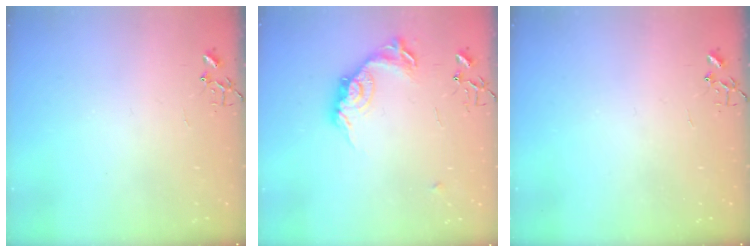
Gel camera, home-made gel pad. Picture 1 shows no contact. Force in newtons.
{"total": 15.0, "press": 15.0, "slide": 0.7}
{"total": 0.0}